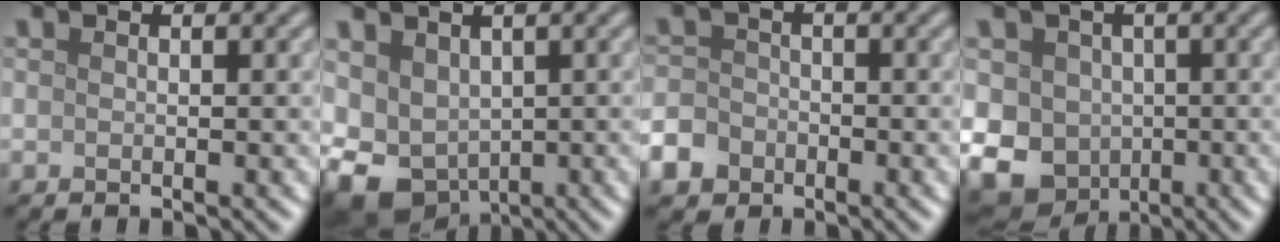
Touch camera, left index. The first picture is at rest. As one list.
[{"total": 7.0, "force": [-1.4, 5.3, 4.3], "torque": [-0.089, -0.017, -0.015]}, {"total": 3.7, "force": [-2.2, 2.7, 1.1], "torque": [-0.017, -0.007, -0.046]}, {"total": 9.6, "force": [-2.0, 8.5, 4.1], "torque": [-0.068, -0.013, -0.056]}]